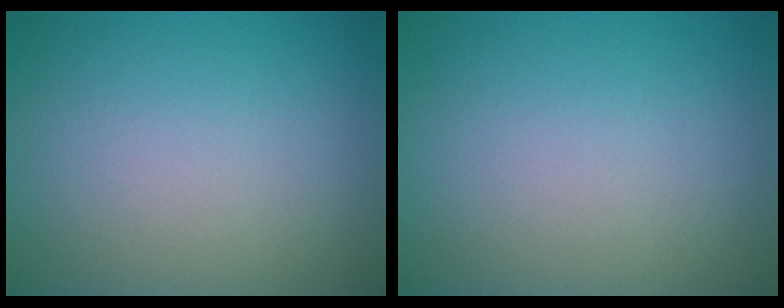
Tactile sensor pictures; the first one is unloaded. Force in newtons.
{"total": 0.0}